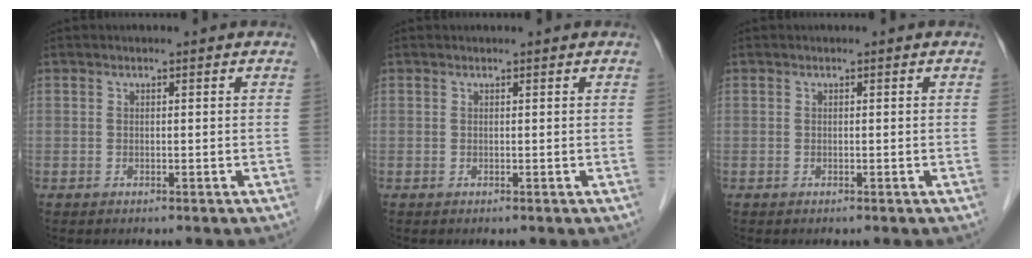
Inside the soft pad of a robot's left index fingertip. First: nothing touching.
{"total": 0.6, "force": [0.6, 0.0, 0.1], "torque": [-0.003, 0.003, 0.008]}
{"total": 0.0}